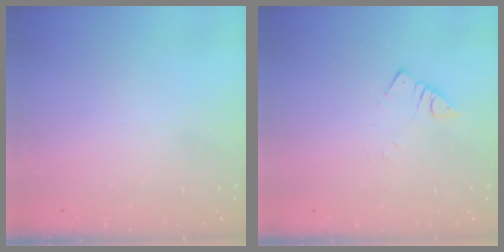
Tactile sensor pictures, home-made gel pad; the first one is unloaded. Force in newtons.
{"total": 2.5, "press": 2.5, "slide": 0.3}